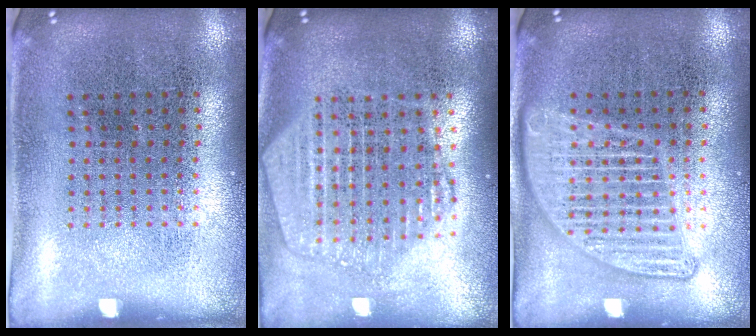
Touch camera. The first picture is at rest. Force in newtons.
{"total": 2.3, "press": 2.0, "slide": 1.1}
{"total": 1.7, "press": 1.7, "slide": 0.2}